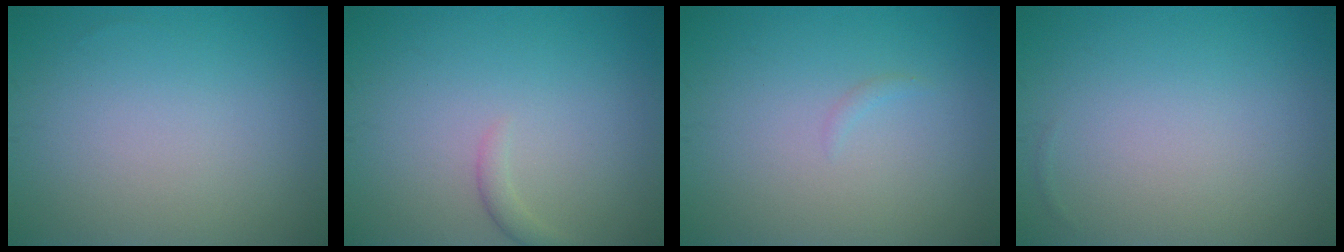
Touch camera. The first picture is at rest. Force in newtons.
{"total": 1.1, "press": 1.1, "slide": 0.2}
{"total": 0.5, "press": 0.5, "slide": 0.1}
{"total": 0.0}